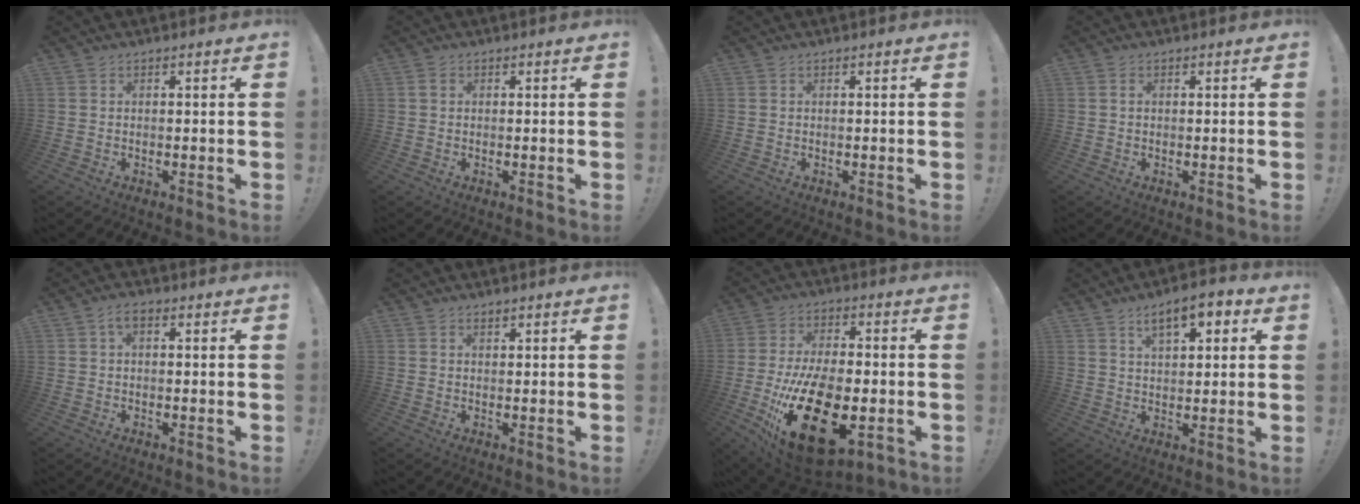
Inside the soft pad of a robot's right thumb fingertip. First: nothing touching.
{"total": 1.4, "force": [0.5, 1.1, 0.8], "torque": [-0.013, 0.003, 0.008]}
{"total": 0.0}
{"total": 0.7, "force": [0.2, 0.5, 0.5], "torque": [-0.010, 0.003, 0.003]}
{"total": 2.6, "force": [0.4, 1.3, 2.2], "torque": [-0.041, 0.007, 0.006]}
{"total": 1.6, "force": [1.1, 0.8, 0.9], "torque": [-0.005, -0.005, 0.018]}
{"total": 25.1, "force": [-6.9, 13.0, 20.3], "torque": [-0.372, 0.029, -0.097]}
{"total": 8.4, "force": [4.3, 3.6, 6.3], "torque": [-0.092, -0.011, 0.072]}